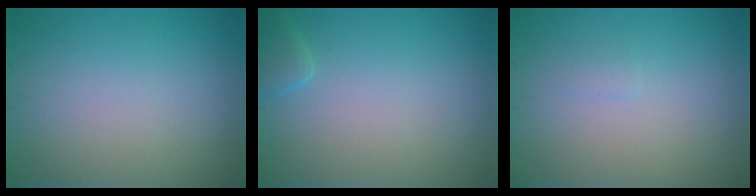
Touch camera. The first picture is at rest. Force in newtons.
{"total": 1.3, "press": 1.3, "slide": 0.1}
{"total": 0.5, "press": 0.5, "slide": 0.1}